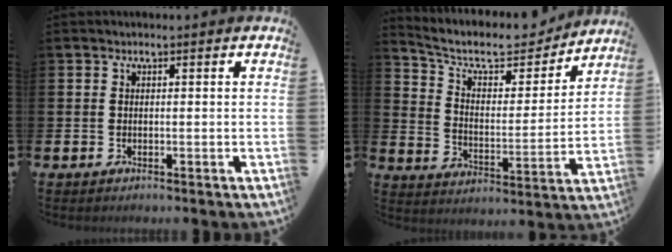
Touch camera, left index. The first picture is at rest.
{"total": 9.1, "force": [8.0, 3.0, 3.2], "torque": [-0.087, -0.059, 0.133]}